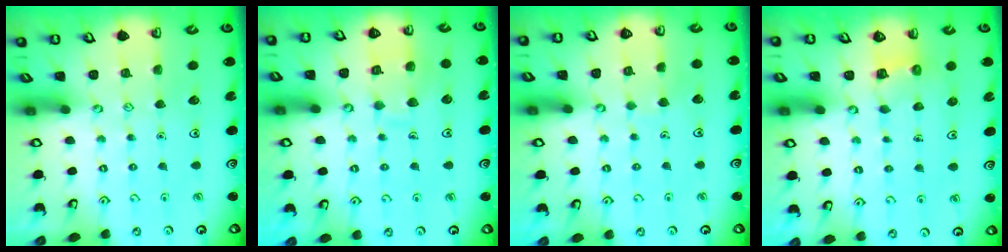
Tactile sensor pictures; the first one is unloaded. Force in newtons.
{"total": 9.7, "press": 9.7, "slide": 0.9}
{"total": 2.4, "press": 2.4, "slide": 0.2}
{"total": 3.1, "press": 3.1, "slide": 0.6}